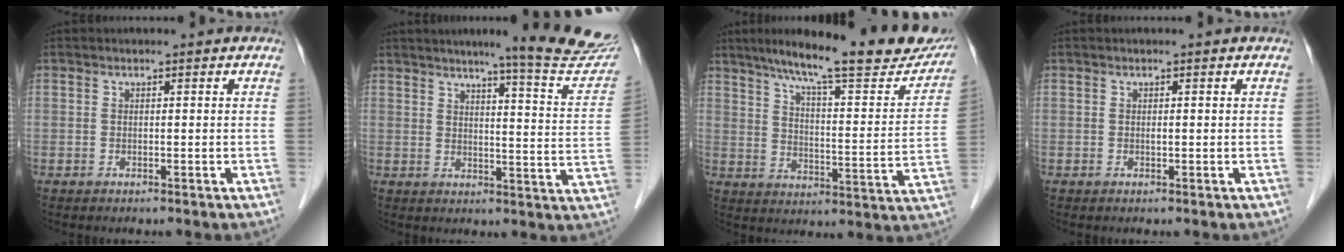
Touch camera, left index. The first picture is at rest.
{"total": 16.2, "force": [14.4, -0.4, 7.3], "torque": [-0.082, -0.068, 0.161]}
{"total": 23.0, "force": [19.1, 3.1, 12.4], "torque": [-0.184, -0.018, 0.255]}
{"total": 0.0}